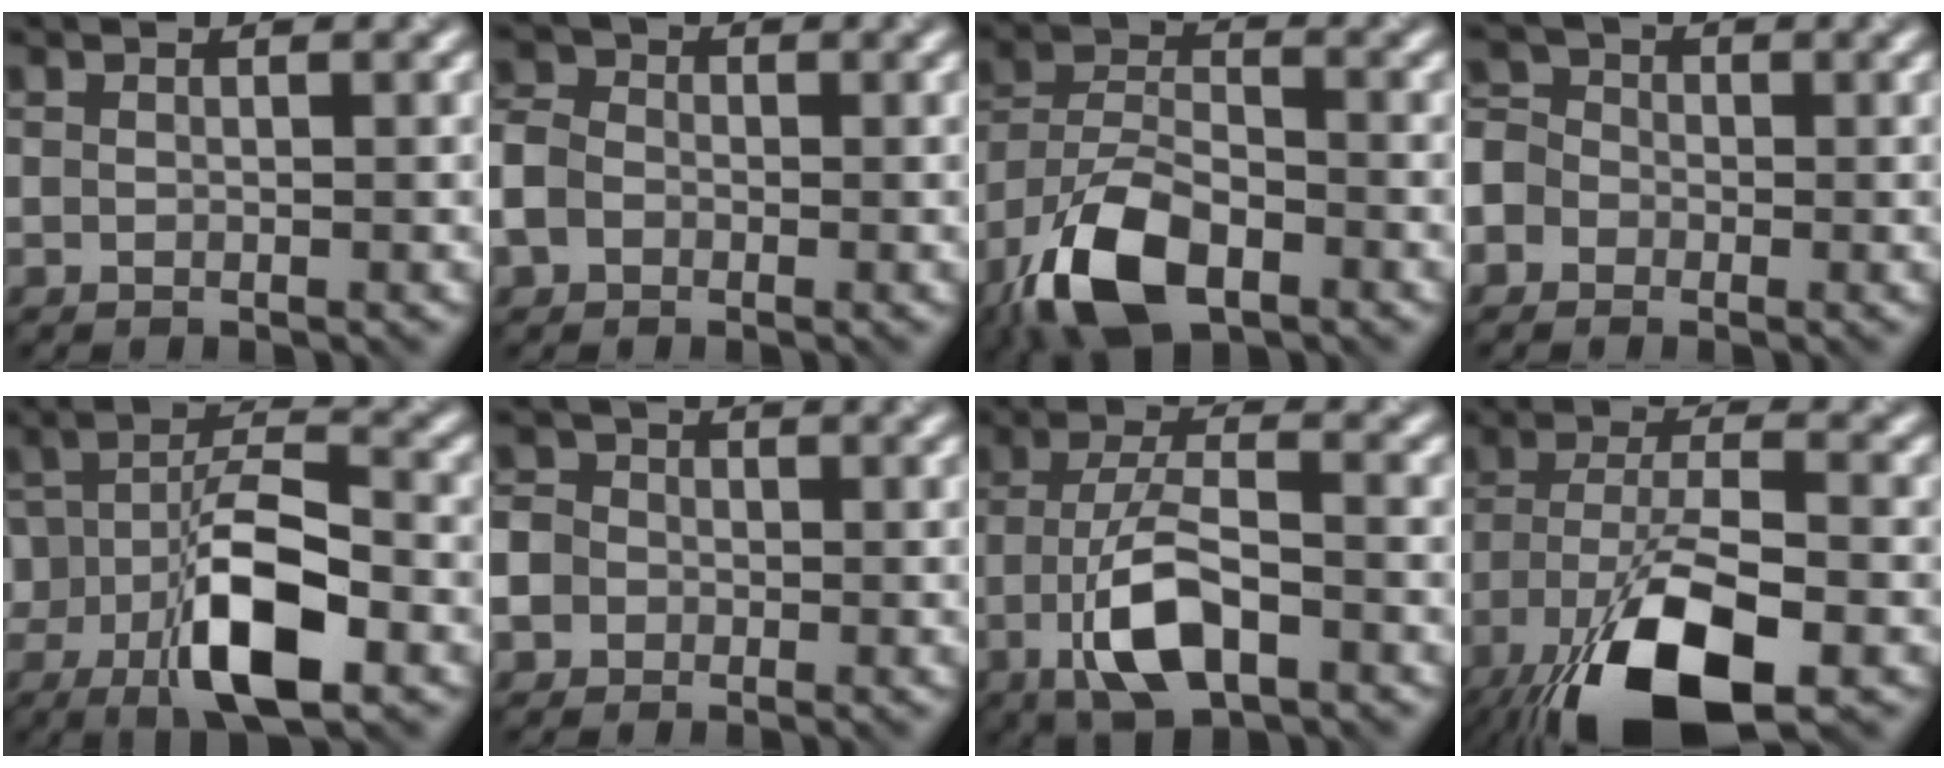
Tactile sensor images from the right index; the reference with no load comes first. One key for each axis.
{"total": 4.5, "fx": -1.4, "fy": 3.6, "fz": 2.3, "tx": -0.053, "ty": 0.000, "tz": -0.038}
{"total": 9.5, "fx": -5.7, "fy": 4.3, "fz": 6.3, "tx": -0.126, "ty": -0.005, "tz": -0.118}
{"total": 5.4, "fx": -2.4, "fy": 4.5, "fz": 1.7, "tx": -0.035, "ty": 0.007, "tz": -0.061}
{"total": 9.6, "fx": -3.5, "fy": 4.6, "fz": 7.6, "tx": -0.137, "ty": 0.002, "tz": -0.066}
{"total": 8.0, "fx": -2.9, "fy": 7.0, "fz": 2.6, "tx": -0.067, "ty": -0.006, "tz": -0.088}
{"total": 6.9, "fx": -2.7, "fy": 2.8, "fz": 5.7, "tx": -0.116, "ty": 0.000, "tz": -0.055}
{"total": 14.0, "fx": -7.9, "fy": 5.3, "fz": 10.4, "tx": -0.212, "ty": -0.022, "tz": -0.139}